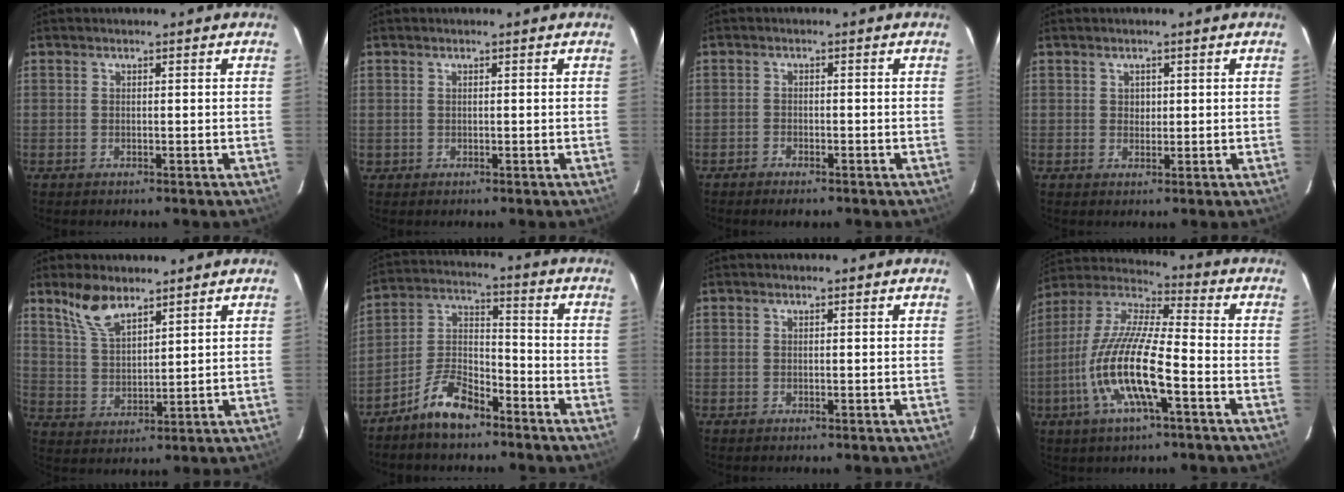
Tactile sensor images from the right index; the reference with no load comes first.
{"total": 0.7, "force": [0.1, 0.7, -0.1], "torque": [0.004, 0.004, 0.001]}
{"total": 2.6, "force": [-2.0, 1.0, 1.2], "torque": [-0.035, -0.002, -0.038]}
{"total": 1.5, "force": [0.5, 1.3, 0.3], "torque": [-0.001, 0.005, 0.008]}
{"total": 7.8, "force": [5.9, 2.9, 4.2], "torque": [-0.082, 0.011, 0.123]}
{"total": 9.4, "force": [-7.0, 3.6, 5.2], "torque": [-0.115, 0.024, -0.132]}
{"total": 0.0}
{"total": 16.4, "force": [-5.8, 3.4, 15.0], "torque": [-0.303, -0.011, -0.121]}